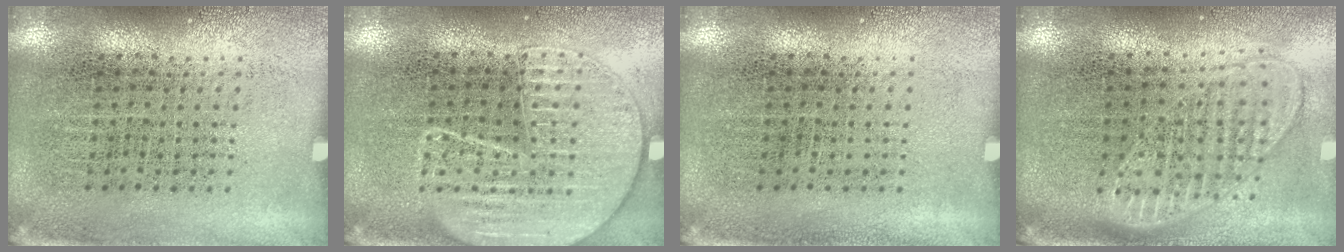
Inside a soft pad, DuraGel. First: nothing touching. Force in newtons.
{"total": 1.7, "press": 1.6, "slide": 0.2}
{"total": 0.0}
{"total": 1.8, "press": 1.5, "slide": 1.0}